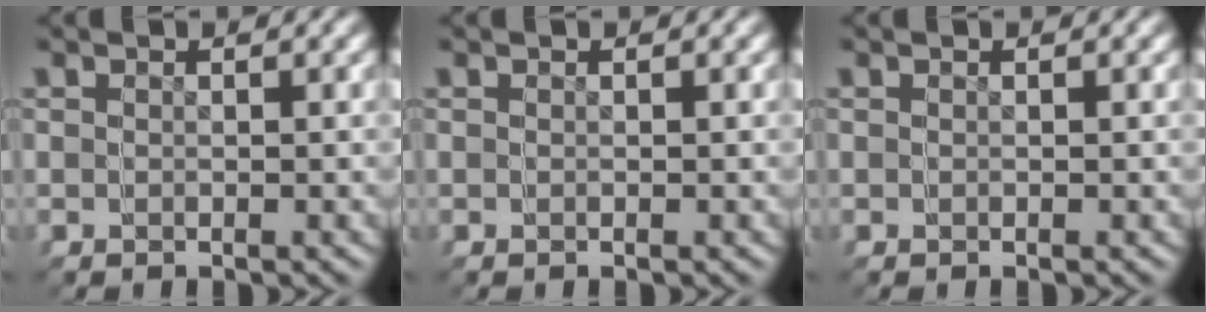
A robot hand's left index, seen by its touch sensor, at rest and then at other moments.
{"total": 0.0}
{"total": 0.0}